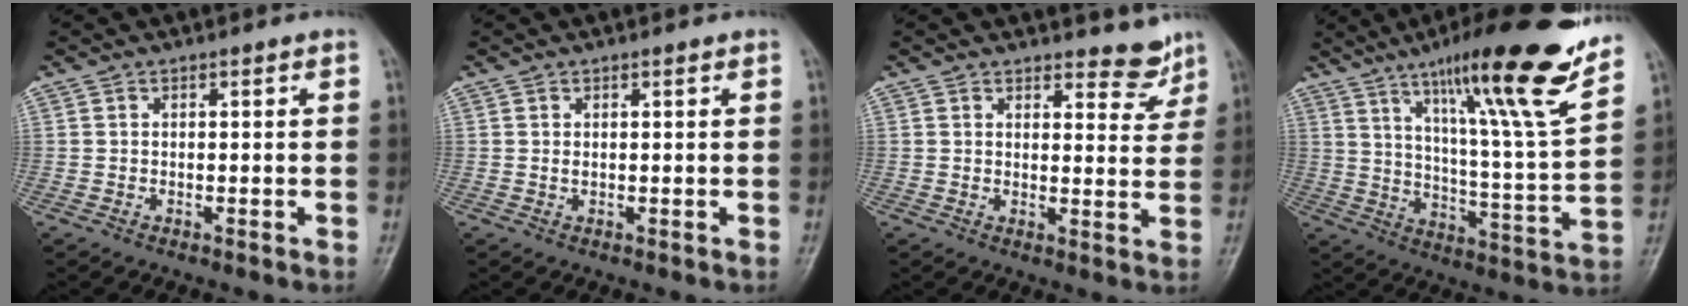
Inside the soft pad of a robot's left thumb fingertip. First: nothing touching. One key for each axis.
{"total": 0.9, "fx": 0.4, "fy": 0.4, "fz": 0.7, "tx": -0.009, "ty": 0.000, "tz": 0.008}
{"total": 5.0, "fx": 4.3, "fy": 2.1, "fz": 1.4, "tx": 0.008, "ty": -0.037, "tz": 0.053}
{"total": 22.7, "fx": 15.4, "fy": 2.0, "fz": 16.6, "tx": -0.225, "ty": -0.070, "tz": 0.241}